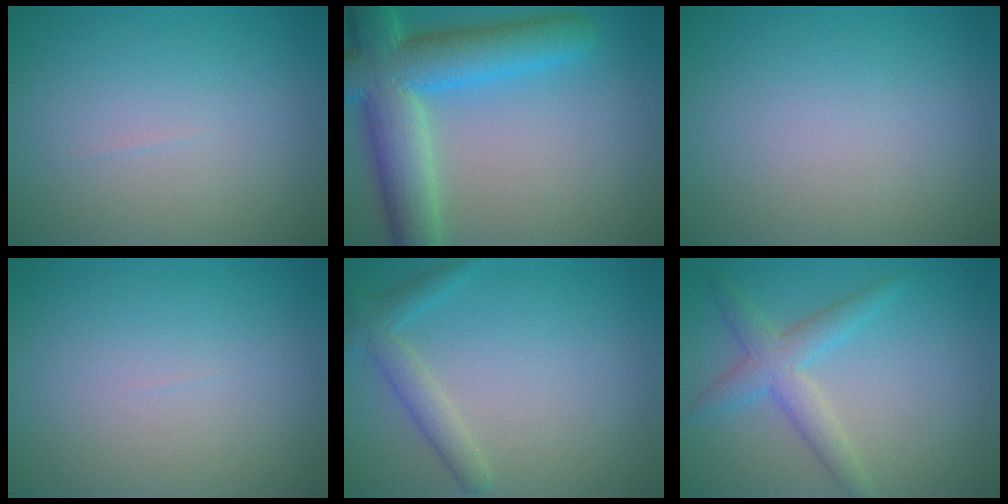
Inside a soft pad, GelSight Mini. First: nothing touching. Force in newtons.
{"total": 9.6, "press": 9.6, "slide": 0.4}
{"total": 0.0}
{"total": 0.0}
{"total": 2.3, "press": 2.3, "slide": 0.1}
{"total": 3.4, "press": 3.4, "slide": 0.1}